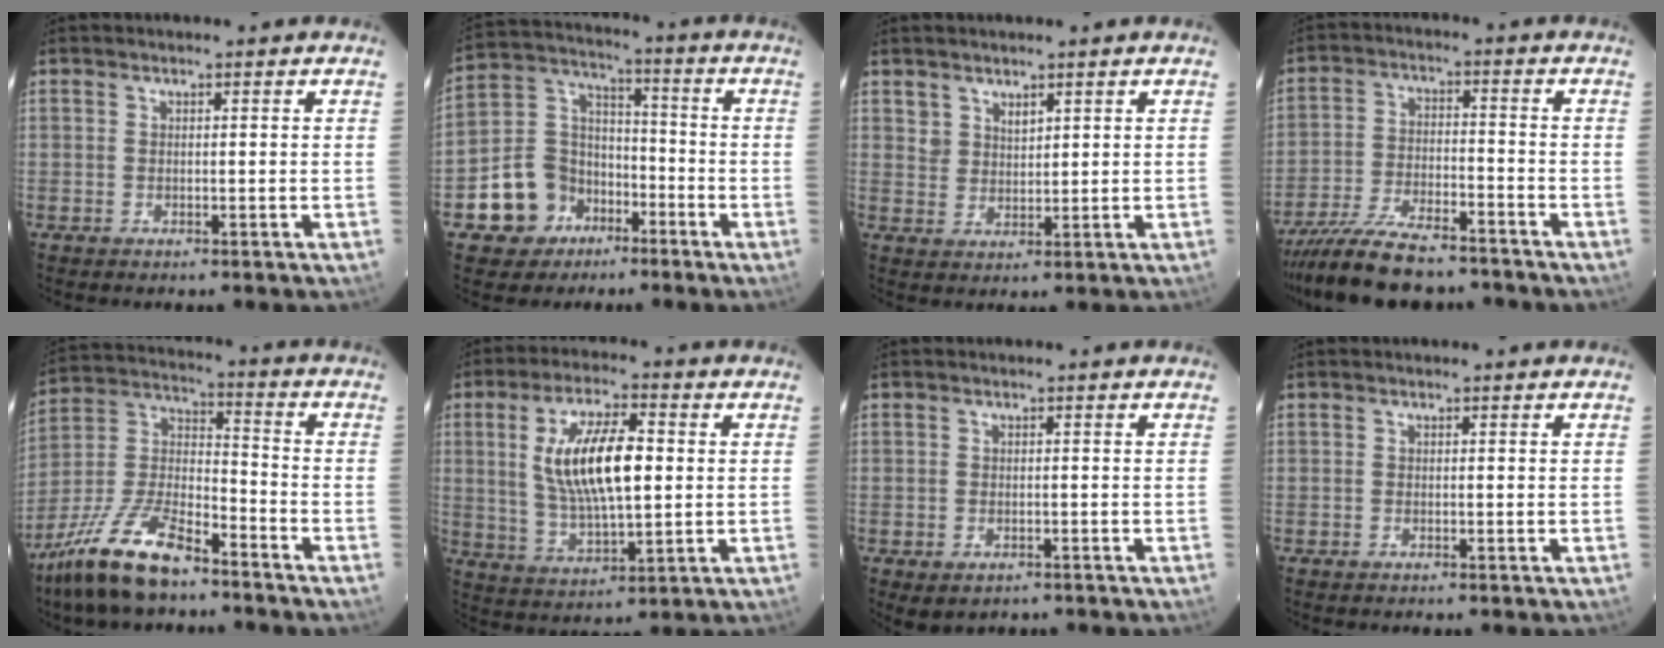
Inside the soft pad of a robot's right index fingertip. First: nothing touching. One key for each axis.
{"total": 11.9, "fx": -6.4, "fy": 9.7, "fz": 2.5, "tx": -0.072, "ty": 0.049, "tz": -0.099}
{"total": 3.2, "fx": 2.4, "fy": 2.1, "fz": 0.4, "tx": 0.000, "ty": 0.005, "tz": 0.046}
{"total": 16.6, "fx": -14.3, "fy": 4.4, "fz": 7.2, "tx": -0.160, "ty": -0.026, "tz": -0.237}
{"total": 16.9, "fx": -12.0, "fy": 5.9, "fz": 10.5, "tx": -0.231, "ty": 0.000, "tz": -0.226}
{"total": 14.7, "fx": 2.1, "fy": 5.9, "fz": 13.3, "tx": -0.248, "ty": 0.001, "tz": 0.047}
{"total": 2.7, "fx": -1.2, "fy": 2.0, "fz": 1.2, "tx": -0.023, "ty": -0.008, "tz": -0.013}
{"total": 0.0}